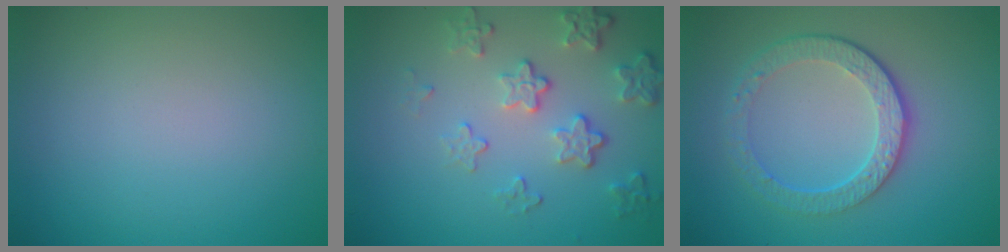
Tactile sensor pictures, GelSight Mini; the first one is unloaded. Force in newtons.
{"total": 4.2, "press": 3.2, "slide": 2.7}
{"total": 4.8, "press": 3.4, "slide": 3.3}